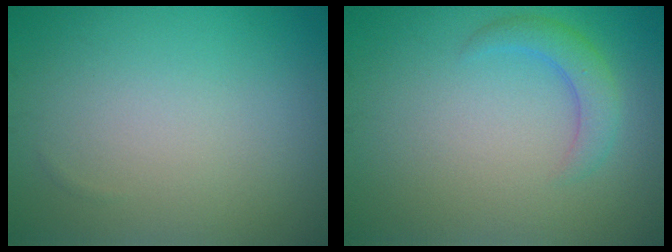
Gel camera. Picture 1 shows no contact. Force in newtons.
{"total": 2.5, "press": 2.5, "slide": 0.2}